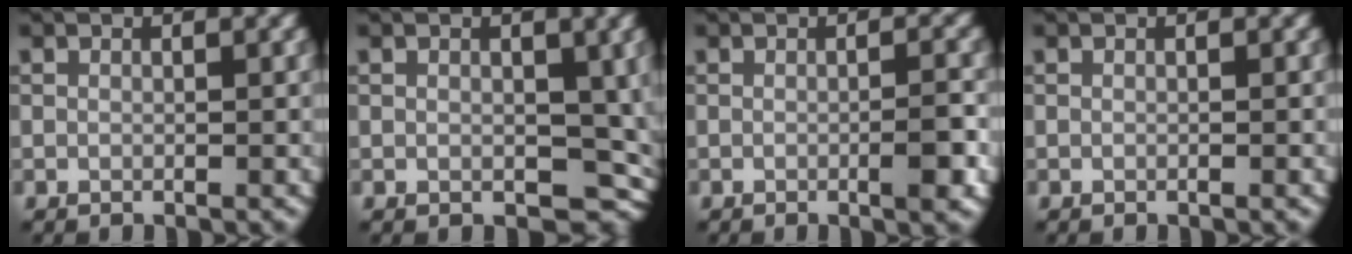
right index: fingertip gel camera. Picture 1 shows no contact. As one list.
[{"total": 4.8, "force": [0.1, 3.2, 3.6], "torque": [-0.052, -0.016, 0.006]}, {"total": 2.5, "force": [-0.6, 0.4, 2.4], "torque": [-0.033, 0.002, -0.012]}, {"total": 0.0}]